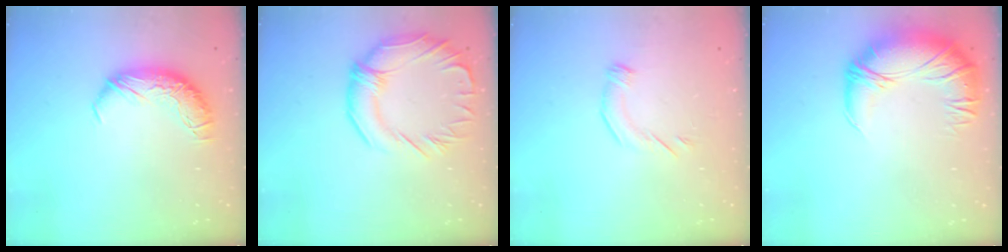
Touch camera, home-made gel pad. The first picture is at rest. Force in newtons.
{"total": 5.6, "press": 5.0, "slide": 2.5}
{"total": 3.6, "press": 3.5, "slide": 1.0}
{"total": 3.2, "press": 1.6, "slide": 2.8}